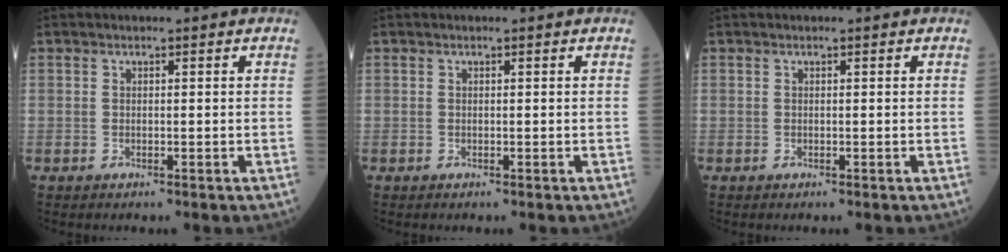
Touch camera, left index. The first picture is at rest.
{"total": 0.0}
{"total": 0.0}